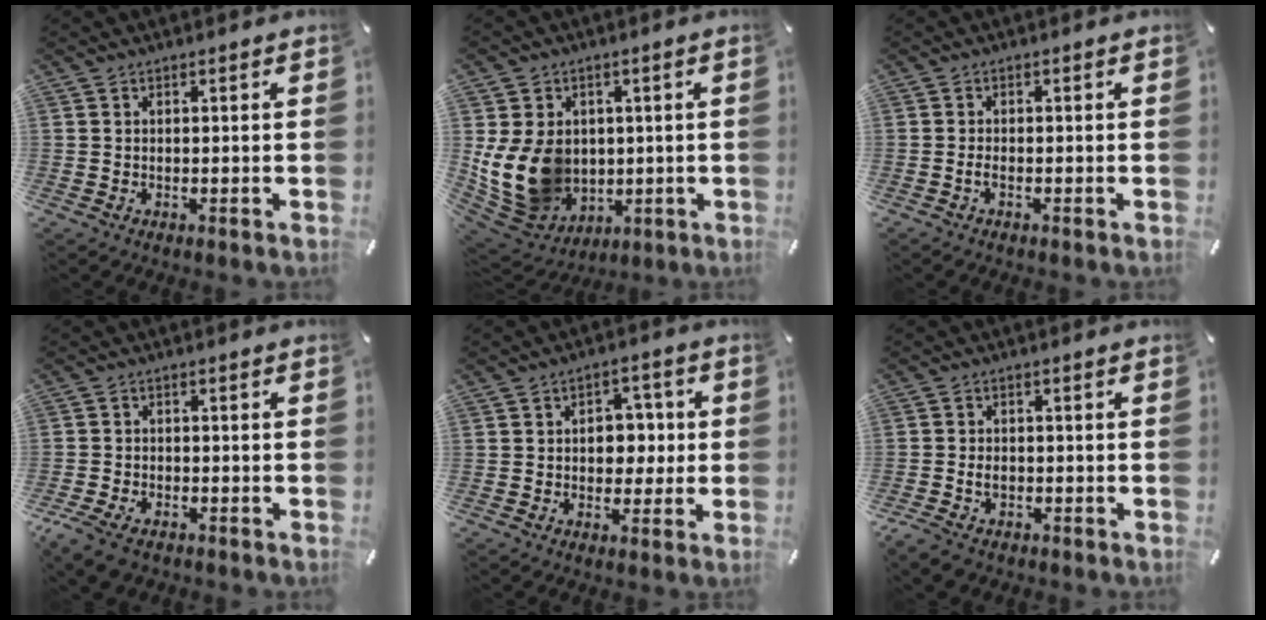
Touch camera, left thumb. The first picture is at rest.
{"total": 15.1, "force": [0.4, 12.6, 8.3], "torque": [-0.193, -0.014, 0.014]}
{"total": 1.4, "force": [-0.7, 0.5, 1.1], "torque": [-0.029, -0.001, -0.016]}
{"total": 5.1, "force": [-3.3, 2.9, 2.6], "torque": [-0.067, 0.009, -0.064]}
{"total": 7.5, "force": [0.0, 5.9, 4.6], "torque": [-0.054, 0.004, -0.005]}
{"total": 3.8, "force": [-1.7, 2.8, 1.9], "torque": [-0.046, 0.004, -0.034]}